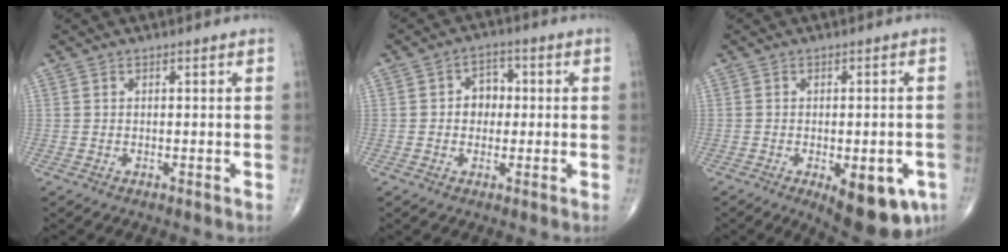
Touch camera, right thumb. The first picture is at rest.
{"total": 4.9, "force": [0.1, 4.0, 2.9], "torque": [-0.016, 0.013, -0.005]}
{"total": 12.3, "force": [-5.1, 5.2, 9.9], "torque": [-0.103, 0.003, -0.056]}